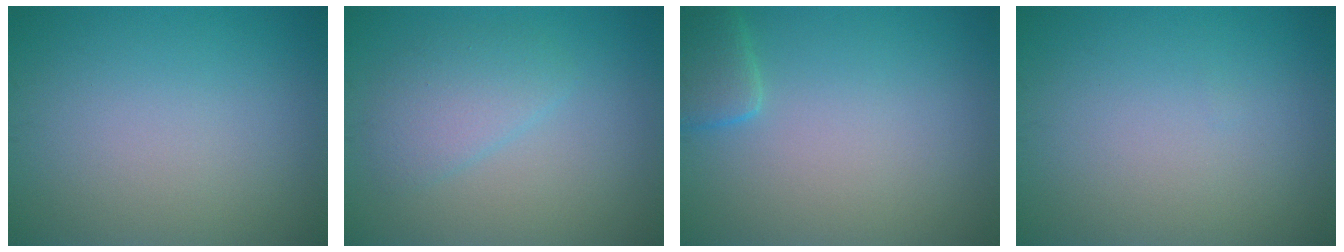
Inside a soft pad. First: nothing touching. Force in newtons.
{"total": 2.8, "press": 2.7, "slide": 0.2}
{"total": 2.4, "press": 2.4, "slide": 0.2}
{"total": 0.0}